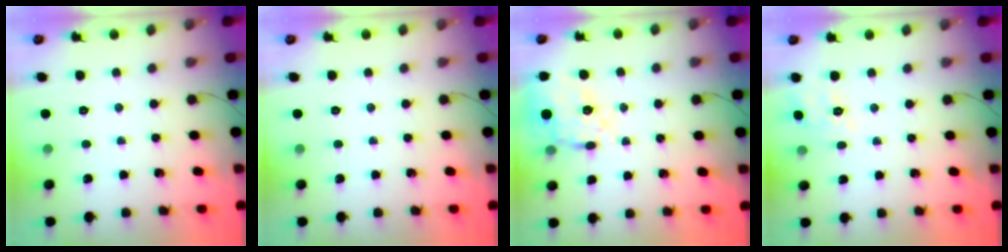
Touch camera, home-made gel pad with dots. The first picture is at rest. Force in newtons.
{"total": 0.0}
{"total": 17.9, "press": 17.8, "slide": 1.3}
{"total": 3.7, "press": 3.5, "slide": 1.4}